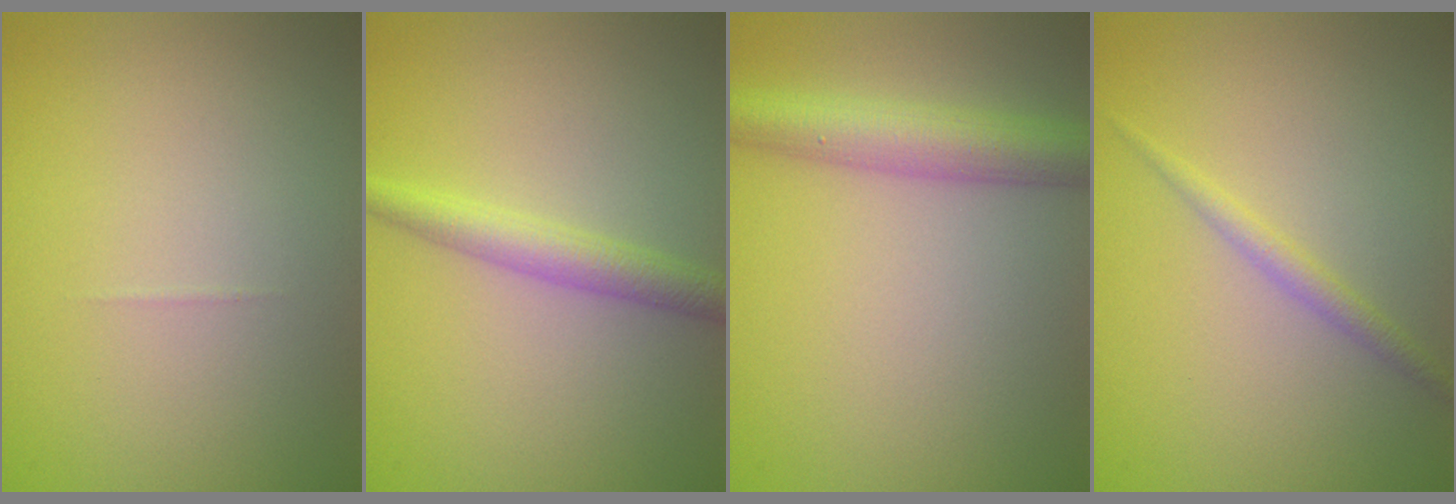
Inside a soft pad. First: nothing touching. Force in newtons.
{"total": 2.6, "press": 2.6, "slide": 0.0}
{"total": 4.9, "press": 4.9, "slide": 0.2}
{"total": 1.4, "press": 1.4, "slide": 0.0}